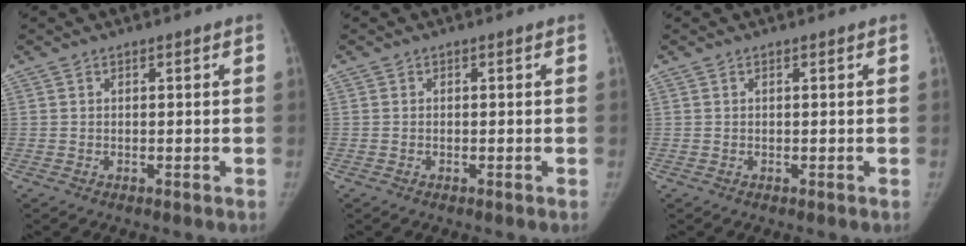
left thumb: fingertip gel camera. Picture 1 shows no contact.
{"total": 0.0}
{"total": 0.0}